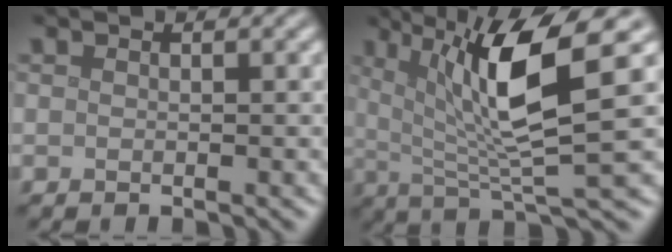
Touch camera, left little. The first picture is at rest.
{"total": 9.8, "force": [2.9, 2.2, 9.1], "torque": [-0.142, -0.001, 0.051]}